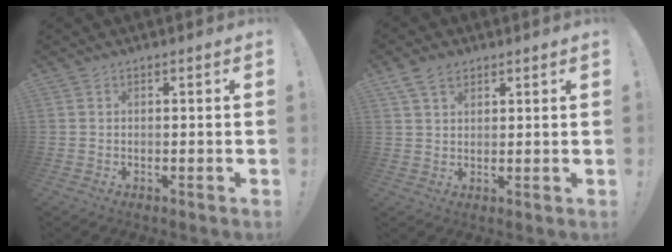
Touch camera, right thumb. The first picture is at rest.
{"total": 5.2, "force": [3.2, 3.4, 2.4], "torque": [-0.046, -0.005, 0.063]}